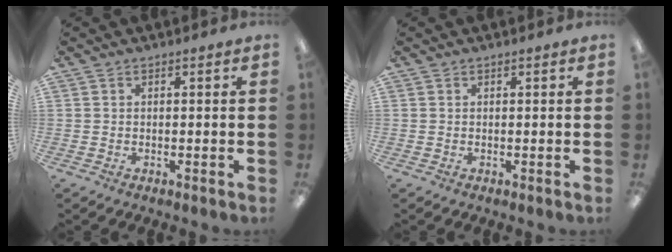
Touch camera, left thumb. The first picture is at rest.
{"total": 0.0}